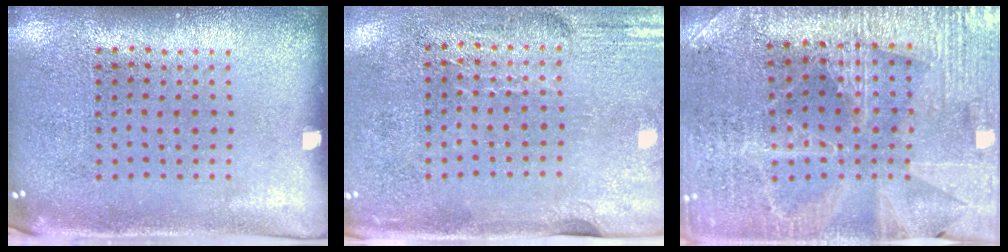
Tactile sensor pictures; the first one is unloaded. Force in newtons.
{"total": 2.9, "press": 2.4, "slide": 1.6}
{"total": 3.0, "press": 3.0, "slide": 0.4}